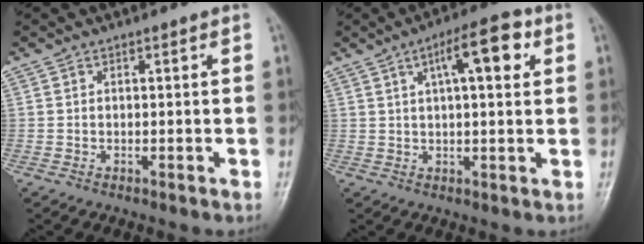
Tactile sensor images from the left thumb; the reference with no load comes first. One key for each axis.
{"total": 10.0, "fx": 3.8, "fy": 3.2, "fz": 8.7, "tx": -0.121, "ty": 0.010, "tz": 0.055}